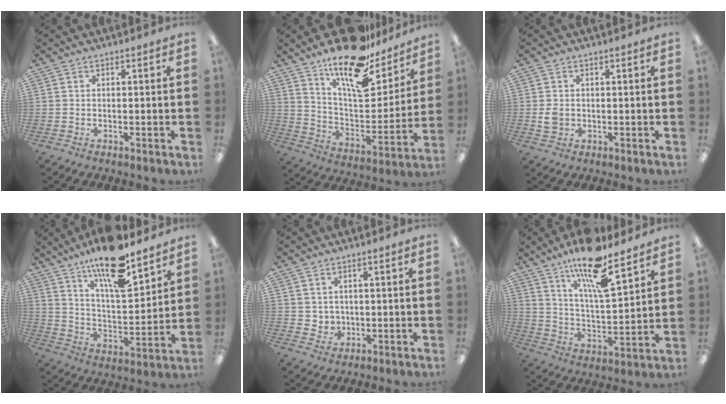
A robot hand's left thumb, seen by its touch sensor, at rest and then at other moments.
{"total": 20.0, "force": [15.2, 7.2, 10.8], "torque": [-0.177, -0.106, 0.261]}
{"total": 2.5, "force": [-0.1, 2.1, 1.4], "torque": [-0.018, 0.002, -0.003]}
{"total": 17.0, "force": [13.0, 4.4, 10.0], "torque": [-0.172, -0.081, 0.216]}
{"total": 3.2, "force": [1.9, 2.6, -0.1], "torque": [0.000, -0.007, 0.034]}
{"total": 17.1, "force": [12.7, 4.1, 10.8], "torque": [-0.191, -0.074, 0.210]}